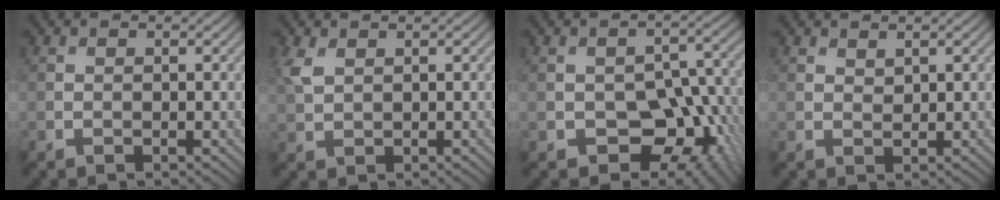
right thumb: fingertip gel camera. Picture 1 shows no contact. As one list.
[{"total": 2.5, "force": [1.3, 1.5, 1.6], "torque": [-0.048, 0.003, 0.029]}, {"total": 10.2, "force": [-4.0, 6.5, 6.6], "torque": [-0.091, -0.009, -0.062]}, {"total": 1.1, "force": [0.9, 0.4, 0.4], "torque": [-0.009, -0.002, 0.020]}]